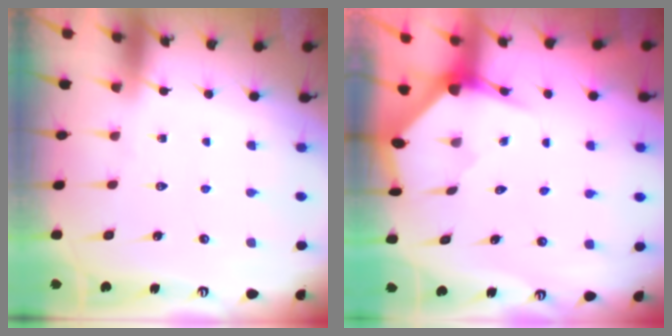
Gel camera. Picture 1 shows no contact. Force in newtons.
{"total": 3.5, "press": 3.5, "slide": 0.3}